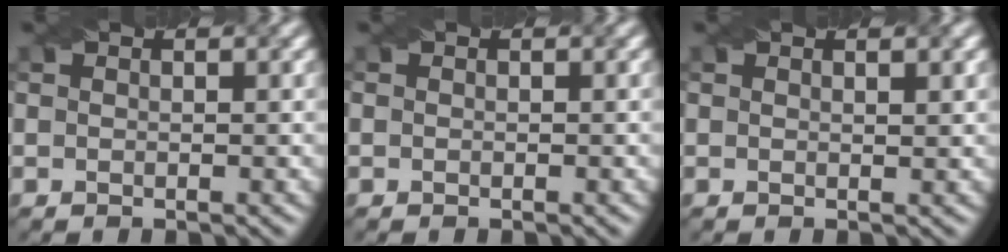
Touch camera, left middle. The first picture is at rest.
{"total": 0.0}
{"total": 1.6, "force": [1.1, 0.4, 1.1], "torque": [-0.011, 0.003, 0.007]}